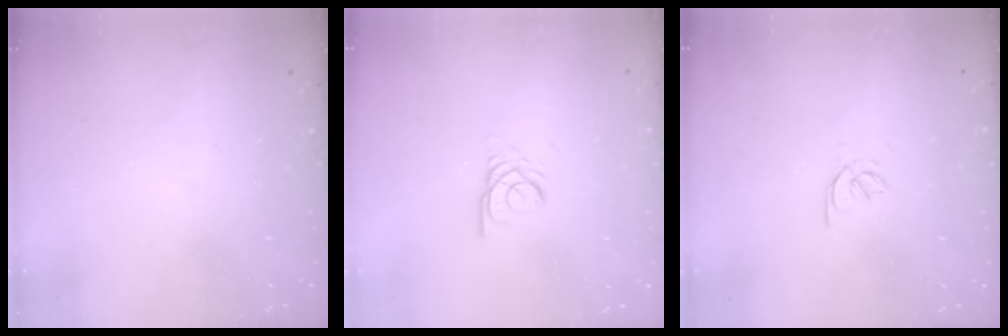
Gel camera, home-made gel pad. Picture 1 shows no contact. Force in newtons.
{"total": 2.6, "press": 2.6, "slide": 0.1}
{"total": 2.4, "press": 2.4, "slide": 0.5}